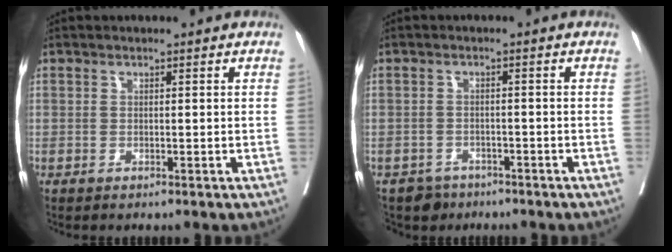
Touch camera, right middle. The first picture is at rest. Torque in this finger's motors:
{"motor_torque": [0.05, -0.06, 0.00, 0.00]}